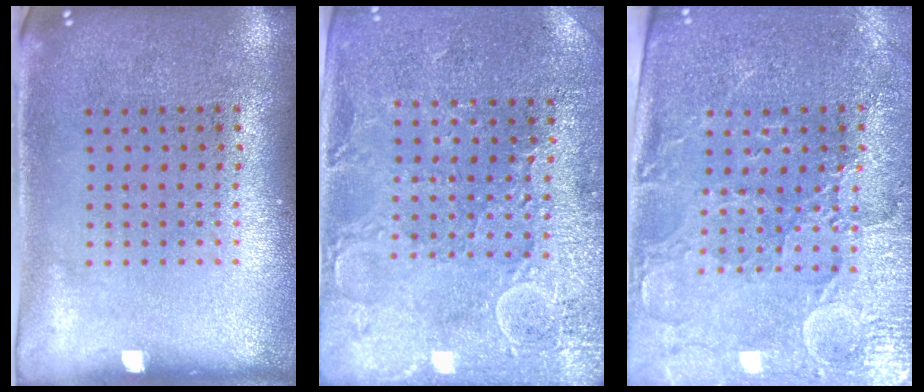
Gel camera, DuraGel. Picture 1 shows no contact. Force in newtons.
{"total": 2.9, "press": 2.8, "slide": 0.4}
{"total": 3.5, "press": 3.3, "slide": 1.2}